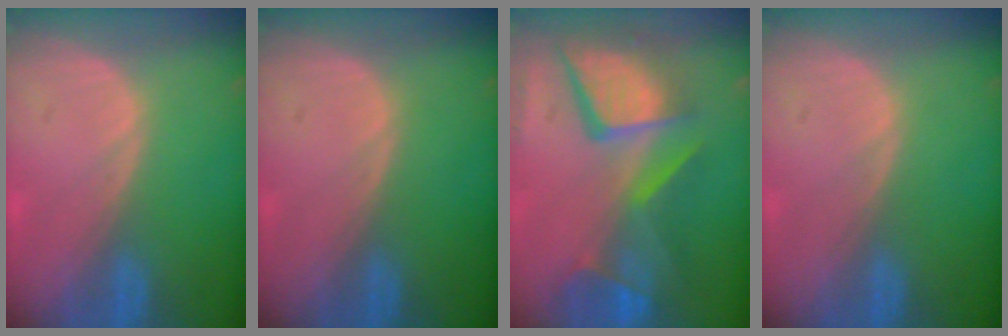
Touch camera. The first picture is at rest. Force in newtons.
{"total": 0.0}
{"total": 12.9, "press": 10.6, "slide": 7.4}
{"total": 0.0}